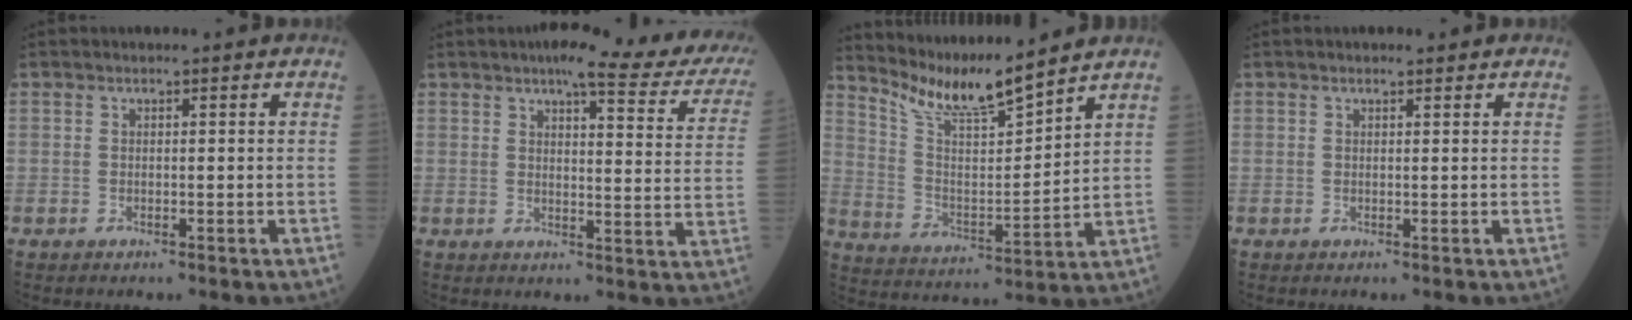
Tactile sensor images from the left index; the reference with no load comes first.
{"total": 18.1, "force": [14.9, 3.2, 9.8], "torque": [-0.105, -0.015, 0.156]}
{"total": 10.6, "force": [10.0, -0.7, 3.5], "torque": [-0.080, -0.004, 0.198]}
{"total": 0.8, "force": [0.6, 0.3, 0.4], "torque": [-0.015, 0.002, 0.007]}